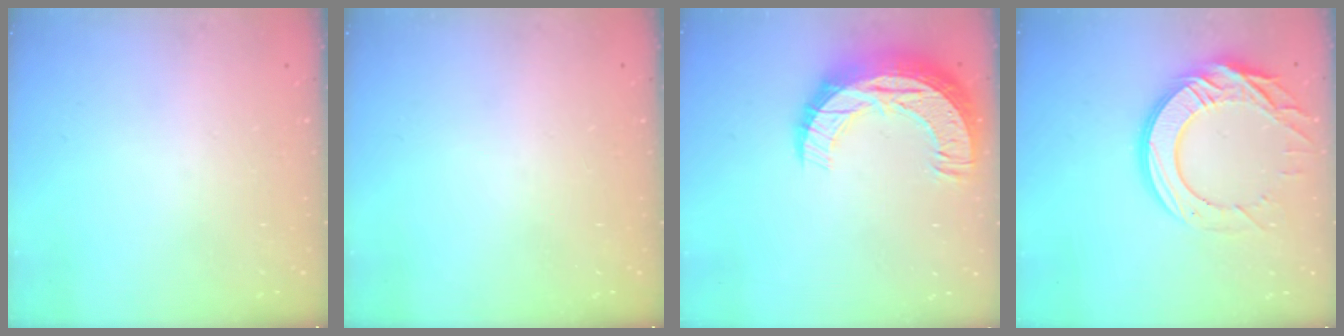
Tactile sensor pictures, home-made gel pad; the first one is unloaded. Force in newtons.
{"total": 0.0}
{"total": 16.4, "press": 16.4, "slide": 1.0}
{"total": 17.9, "press": 17.8, "slide": 1.9}